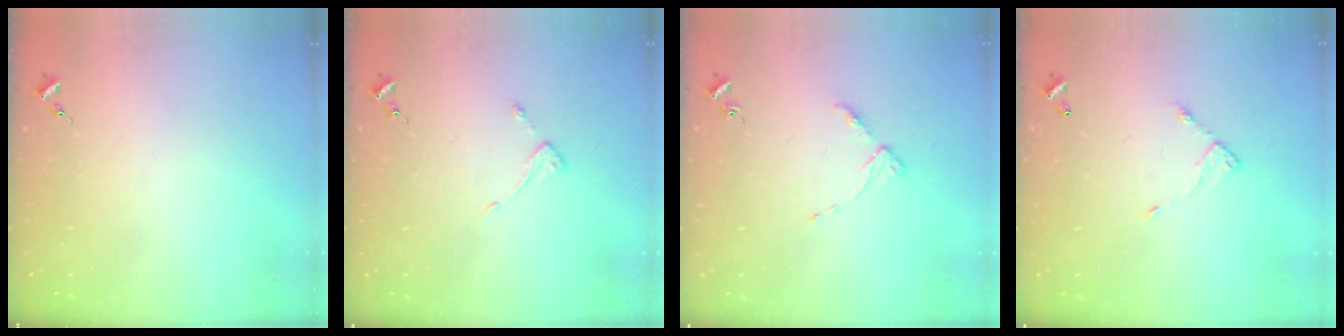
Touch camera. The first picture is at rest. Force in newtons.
{"total": 2.6, "press": 2.6, "slide": 0.3}
{"total": 4.5, "press": 4.4, "slide": 0.6}
{"total": 5.8, "press": 5.8, "slide": 0.3}